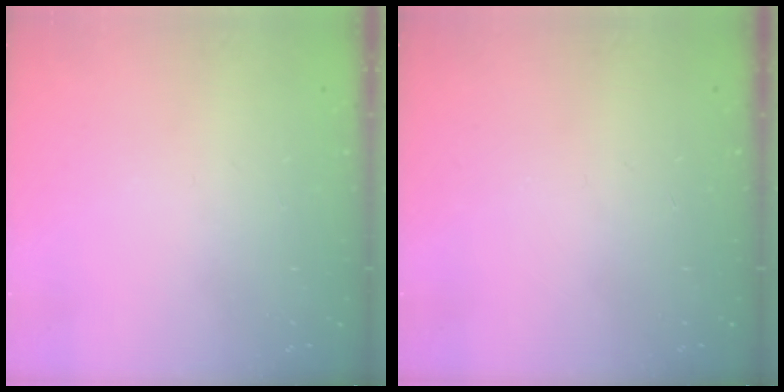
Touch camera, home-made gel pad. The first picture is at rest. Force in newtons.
{"total": 0.0}